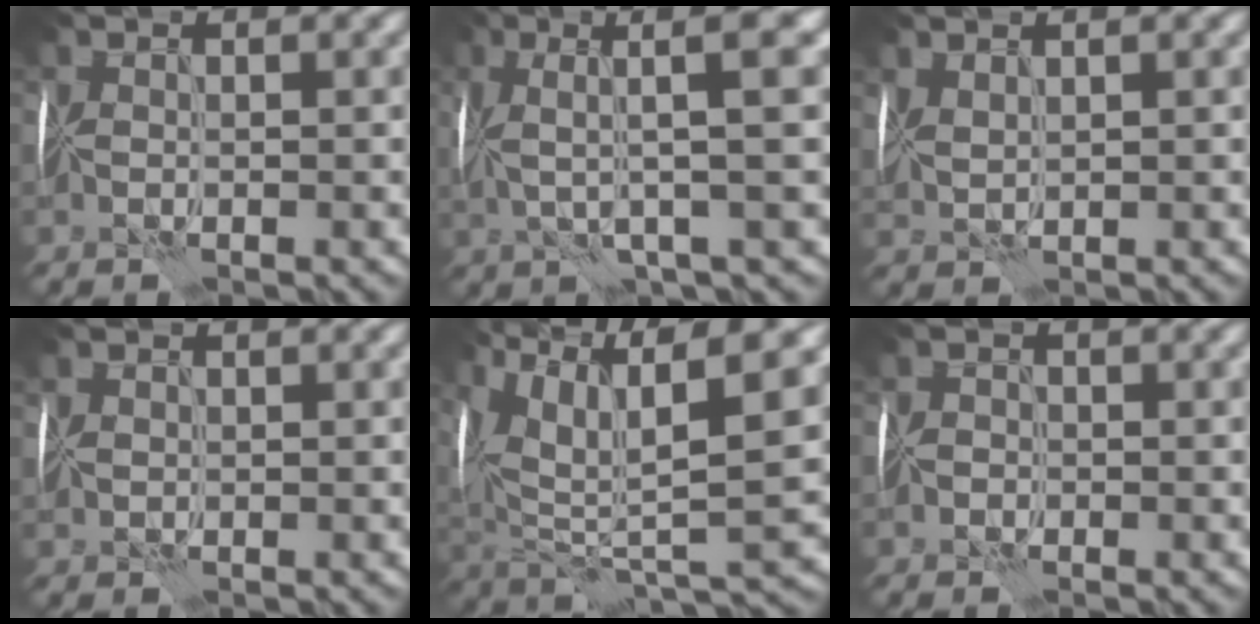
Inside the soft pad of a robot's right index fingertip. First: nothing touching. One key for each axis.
{"total": 6.4, "fx": 2.0, "fy": 0.8, "fz": 6.1, "tx": -0.108, "ty": 0.017, "tz": 0.031}
{"total": 1.8, "fx": 1.3, "fy": 0.7, "fz": 1.0, "tx": -0.028, "ty": 0.007, "tz": 0.030}
{"total": 1.0, "fx": 0.5, "fy": 0.9, "fz": 0.1, "tx": -0.003, "ty": 0.004, "tz": 0.009}
{"total": 13.9, "fx": 6.7, "fy": 4.2, "fz": 11.5, "tx": -0.229, "ty": 0.022, "tz": 0.130}
{"total": 0.8, "fx": -0.3, "fy": 0.8, "fz": 0.1, "tx": 0.008, "ty": 0.007, "tz": -0.008}